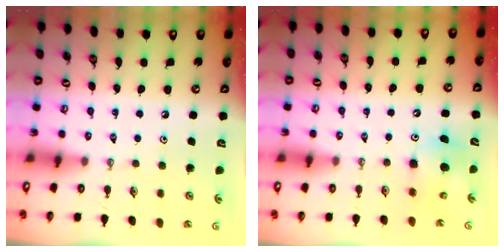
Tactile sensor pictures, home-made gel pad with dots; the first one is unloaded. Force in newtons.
{"total": 8.1, "press": 8.0, "slide": 0.7}